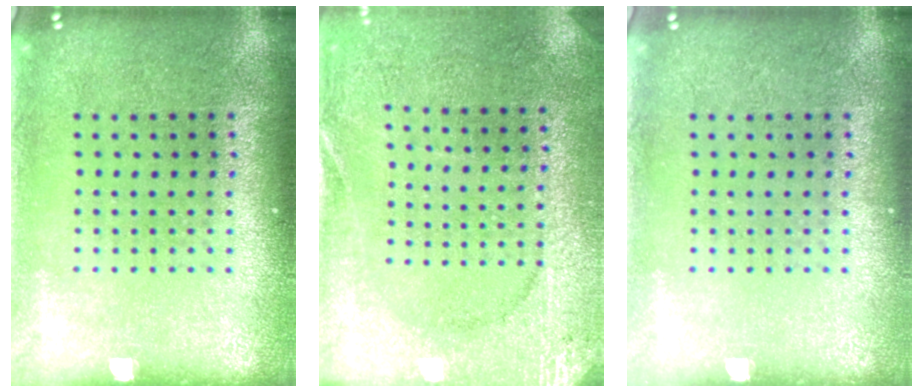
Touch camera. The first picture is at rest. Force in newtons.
{"total": 2.6, "press": 2.6, "slide": 0.4}
{"total": 0.0}